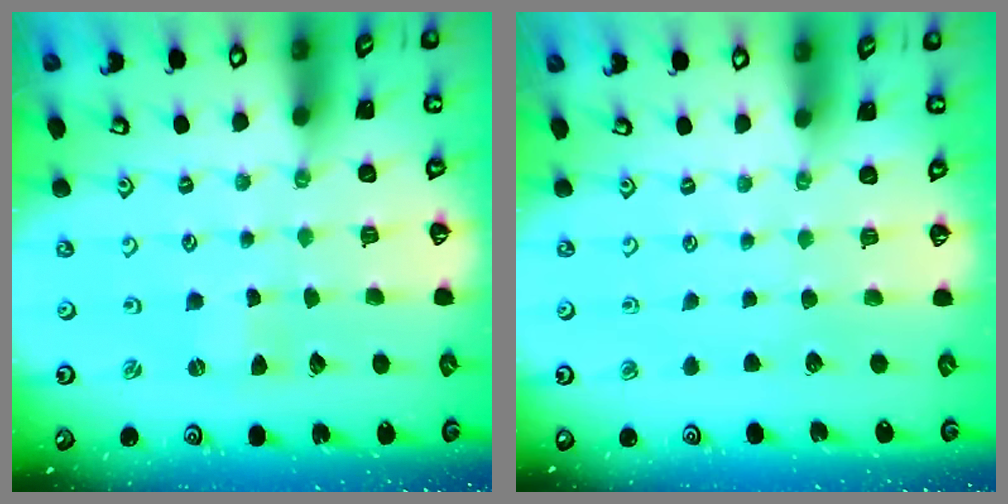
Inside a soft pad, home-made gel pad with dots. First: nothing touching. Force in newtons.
{"total": 0.0}